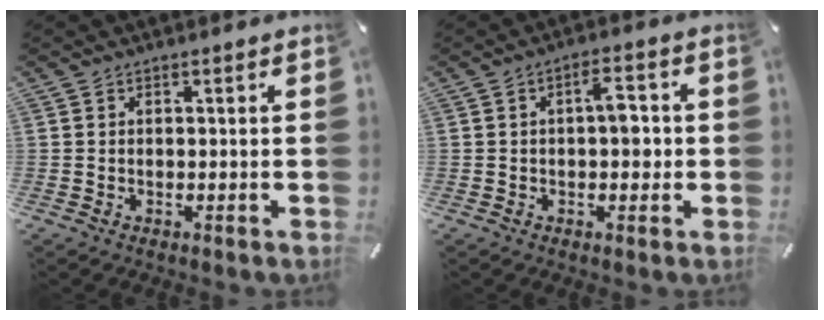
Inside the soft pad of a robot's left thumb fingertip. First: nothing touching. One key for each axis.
{"total": 5.6, "fx": 0.1, "fy": 2.8, "fz": 4.9, "tx": -0.066, "ty": 0.004, "tz": -0.004}